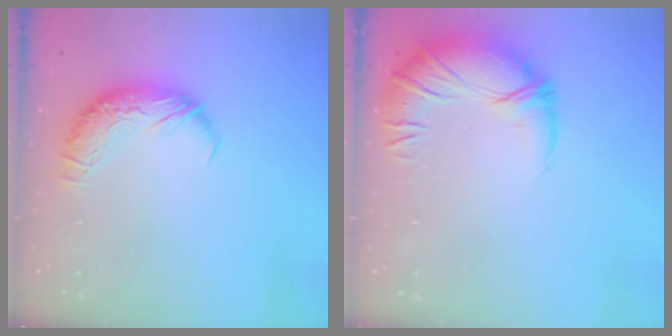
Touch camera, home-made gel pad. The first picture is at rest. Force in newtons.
{"total": 2.9, "press": 0.4, "slide": 2.9}